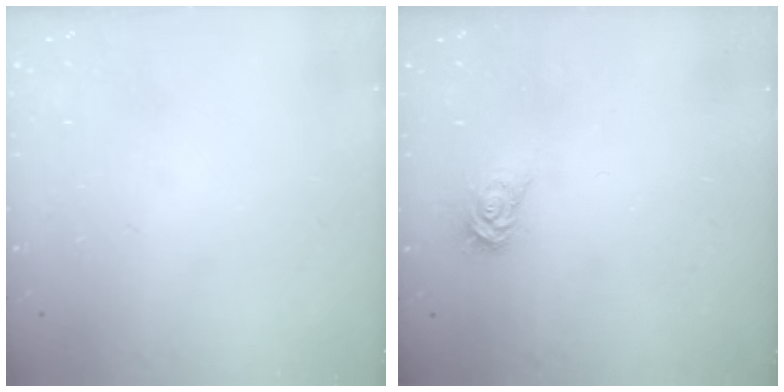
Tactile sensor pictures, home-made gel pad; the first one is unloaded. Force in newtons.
{"total": 3.4, "press": 3.4, "slide": 0.4}